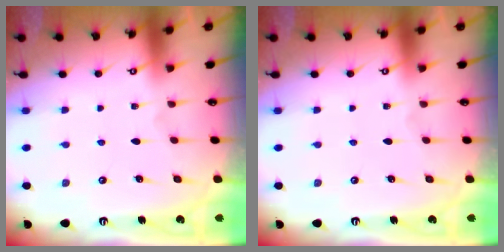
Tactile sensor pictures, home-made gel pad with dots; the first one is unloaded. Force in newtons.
{"total": 0.0}